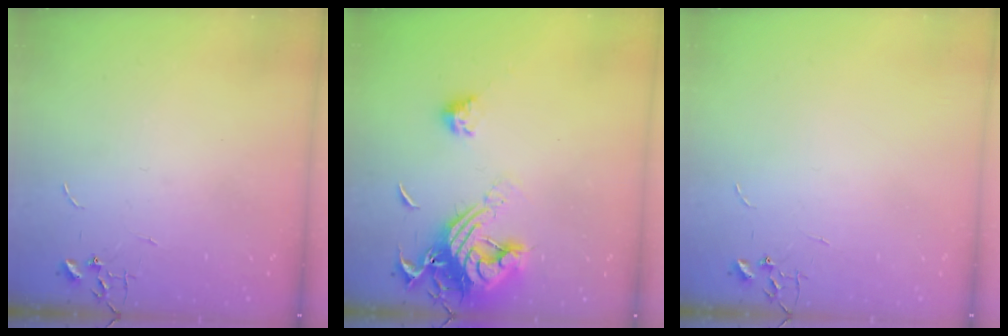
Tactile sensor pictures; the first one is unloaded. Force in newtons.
{"total": 17.6, "press": 17.5, "slide": 1.2}
{"total": 0.0}